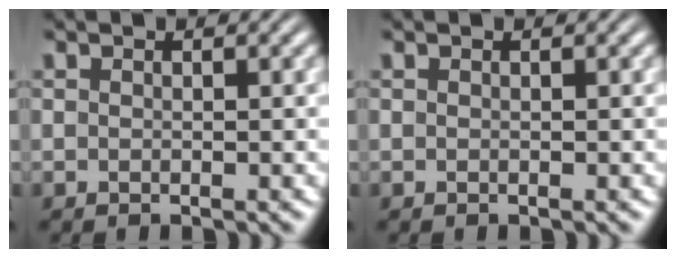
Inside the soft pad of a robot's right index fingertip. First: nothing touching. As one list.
[{"total": 0.0}]